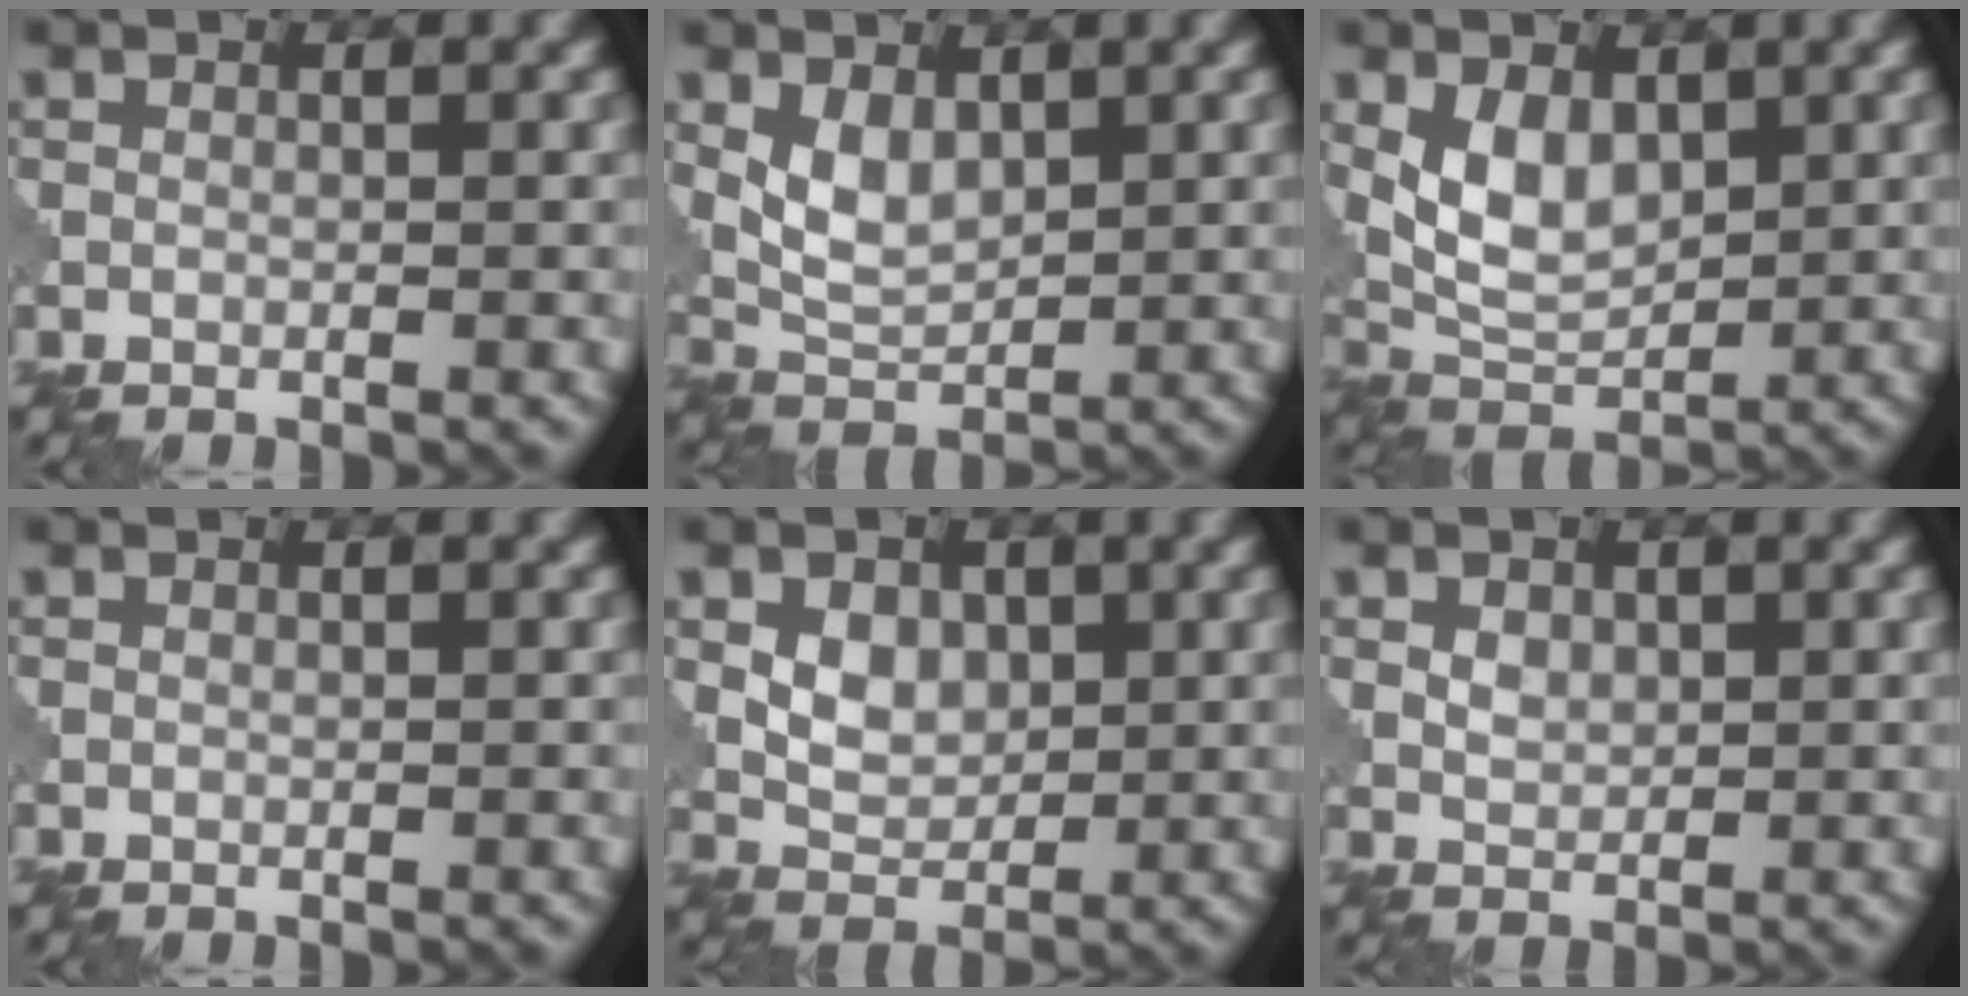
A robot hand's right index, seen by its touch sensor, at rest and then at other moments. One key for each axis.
{"total": 3.3, "fx": 1.1, "fy": 1.9, "fz": 2.4, "tx": -0.052, "ty": -0.006, "tz": 0.027}
{"total": 4.6, "fx": 1.2, "fy": 2.8, "fz": 3.5, "tx": -0.070, "ty": -0.005, "tz": 0.028}
{"total": 0.0}
{"total": 3.2, "fx": 0.8, "fy": 2.3, "fz": 2.0, "tx": -0.036, "ty": -0.002, "tz": 0.011}
{"total": 1.6, "fx": 0.5, "fy": 1.1, "fz": 0.9, "tx": -0.016, "ty": 0.000, "tz": 0.011}